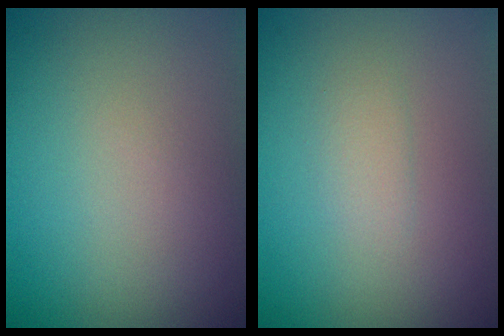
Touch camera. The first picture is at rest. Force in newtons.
{"total": 0.9, "press": 0.9, "slide": 0.0}